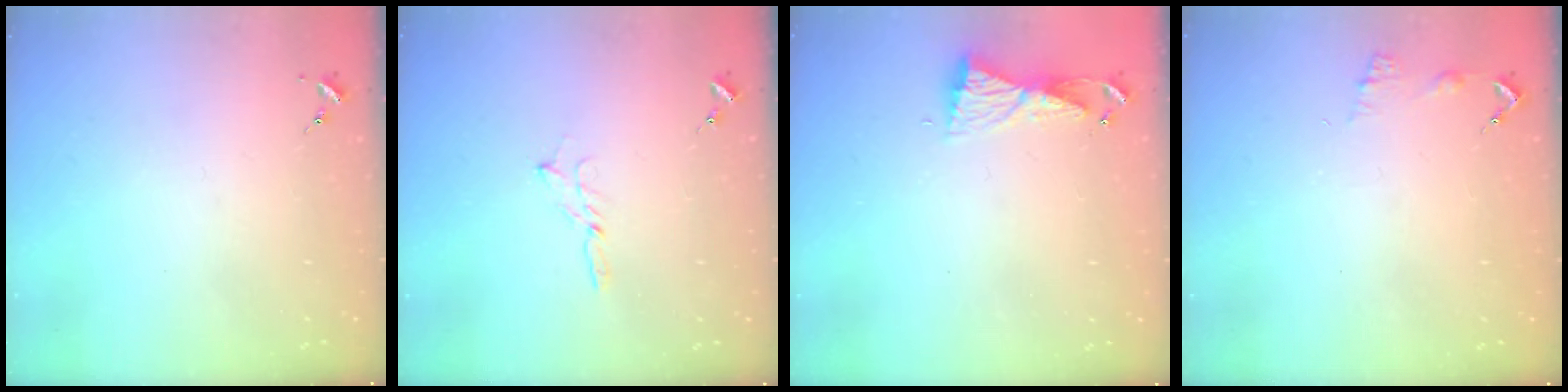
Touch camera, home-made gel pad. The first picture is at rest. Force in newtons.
{"total": 2.1, "press": 2.1, "slide": 0.2}
{"total": 5.9, "press": 5.9, "slide": 0.6}
{"total": 6.7, "press": 6.7, "slide": 0.5}